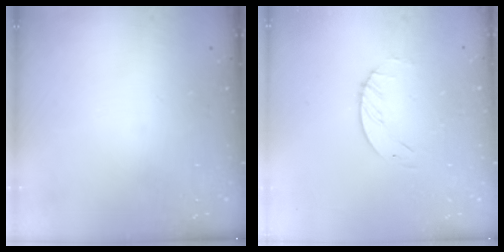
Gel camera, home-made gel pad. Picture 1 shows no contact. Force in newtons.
{"total": 1.7, "press": 1.7, "slide": 0.2}